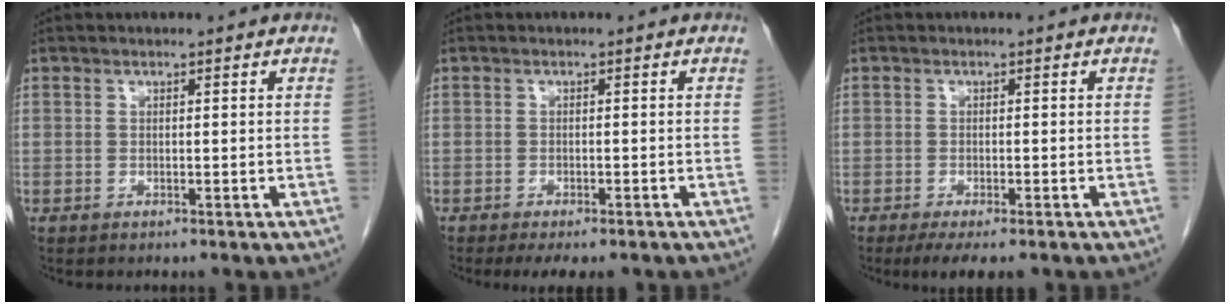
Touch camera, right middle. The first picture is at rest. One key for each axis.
{"total": 5.6, "fx": -4.4, "fy": 1.6, "fz": 3.1, "tx": -0.039, "ty": -0.010, "tz": -0.060}
{"total": 4.9, "fx": -3.5, "fy": 1.2, "fz": 3.3, "tx": -0.048, "ty": -0.013, "tz": -0.050}